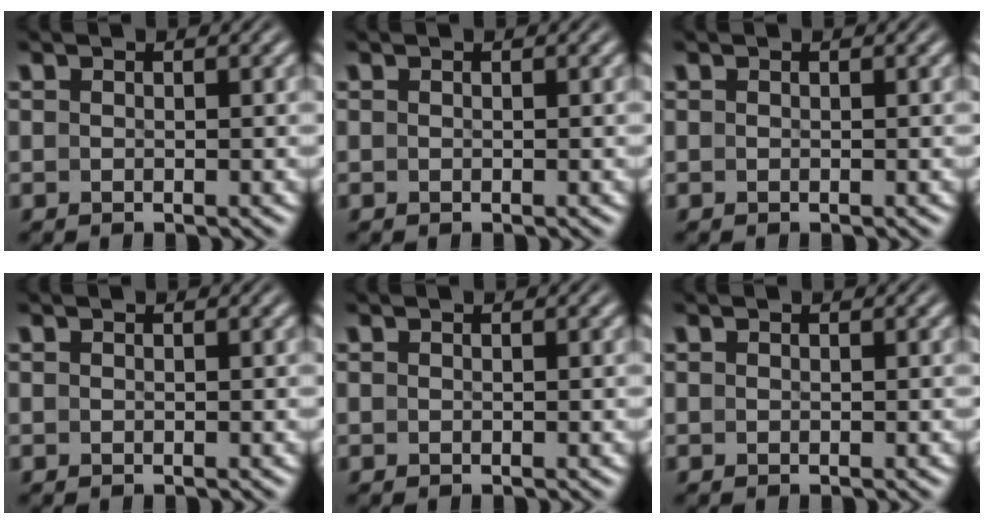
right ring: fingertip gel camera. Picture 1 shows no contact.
{"total": 0.0}
{"total": 0.0}
{"total": 0.0}
{"total": 0.0}
{"total": 0.0}